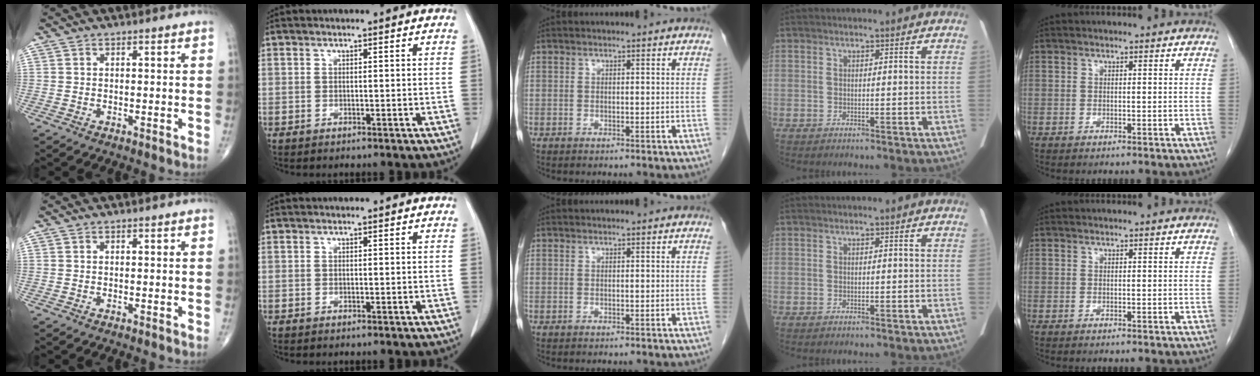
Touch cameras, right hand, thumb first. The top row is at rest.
{}